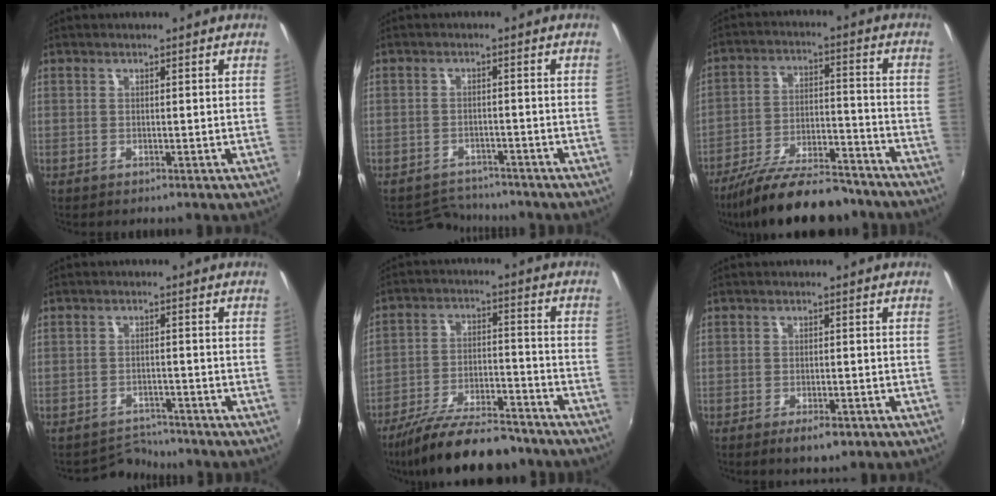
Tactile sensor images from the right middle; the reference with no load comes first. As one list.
[{"total": 4.8, "force": [-4.6, 1.4, -0.4], "torque": [-0.011, 0.003, -0.078]}, {"total": 20.3, "force": [-16.8, 5.6, 9.9], "torque": [-0.183, -0.021, -0.255]}, {"total": 4.1, "force": [-3.9, 0.9, -0.9], "torque": [0.005, 0.007, -0.066]}, {"total": 18.6, "force": [-15.5, 4.9, 9.1], "torque": [-0.175, -0.023, -0.240]}, {"total": 3.9, "force": [-2.4, 1.5, 2.7], "torque": [-0.058, -0.013, -0.039]}]